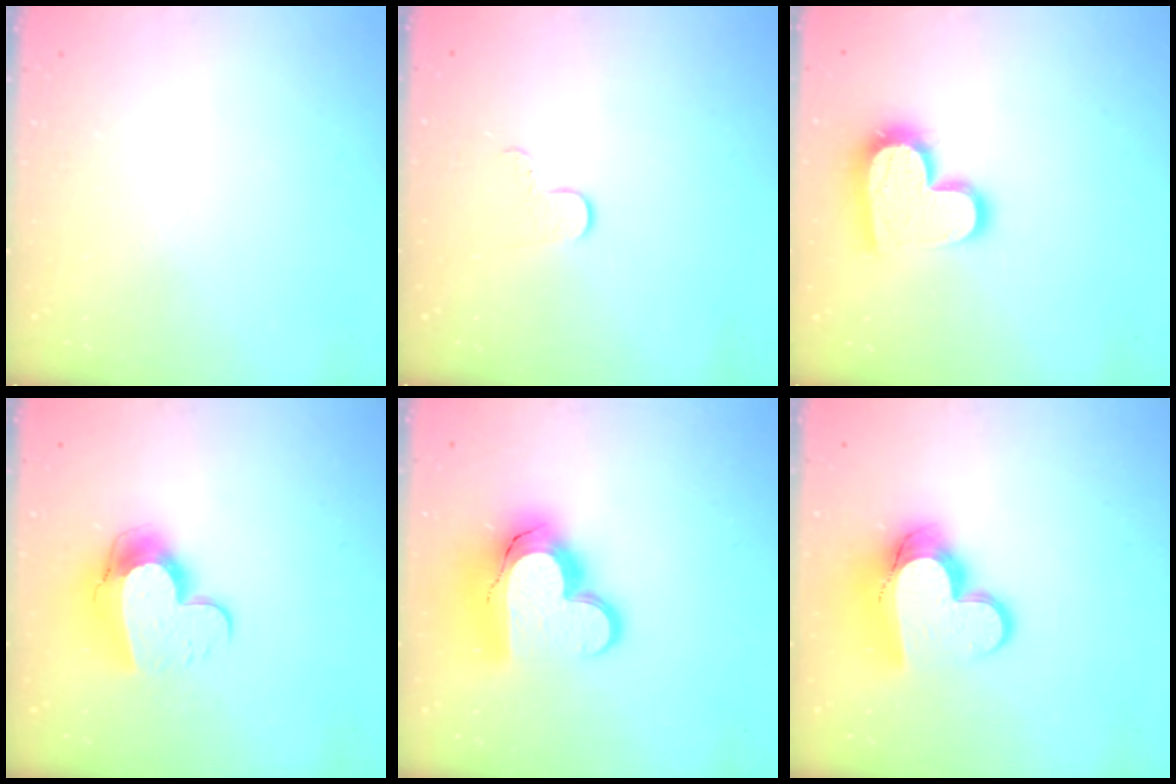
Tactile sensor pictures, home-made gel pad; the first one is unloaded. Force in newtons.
{"total": 6.0, "press": 6.0, "slide": 0.5}
{"total": 16.1, "press": 16.0, "slide": 1.2}
{"total": 12.6, "press": 12.5, "slide": 1.1}
{"total": 16.9, "press": 16.9, "slide": 1.3}
{"total": 14.5, "press": 14.5, "slide": 1.2}